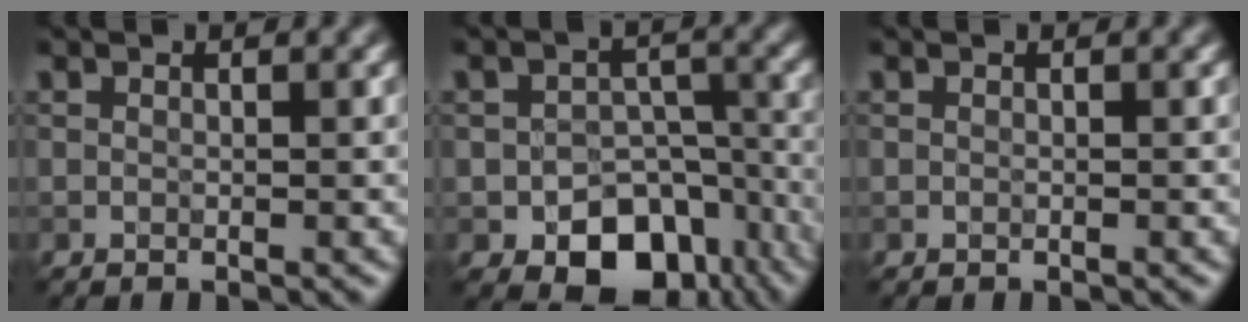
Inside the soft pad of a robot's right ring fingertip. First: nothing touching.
{"total": 8.6, "force": [-4.4, 5.7, 4.6], "torque": [-0.052, -0.014, -0.056]}
{"total": 0.0}